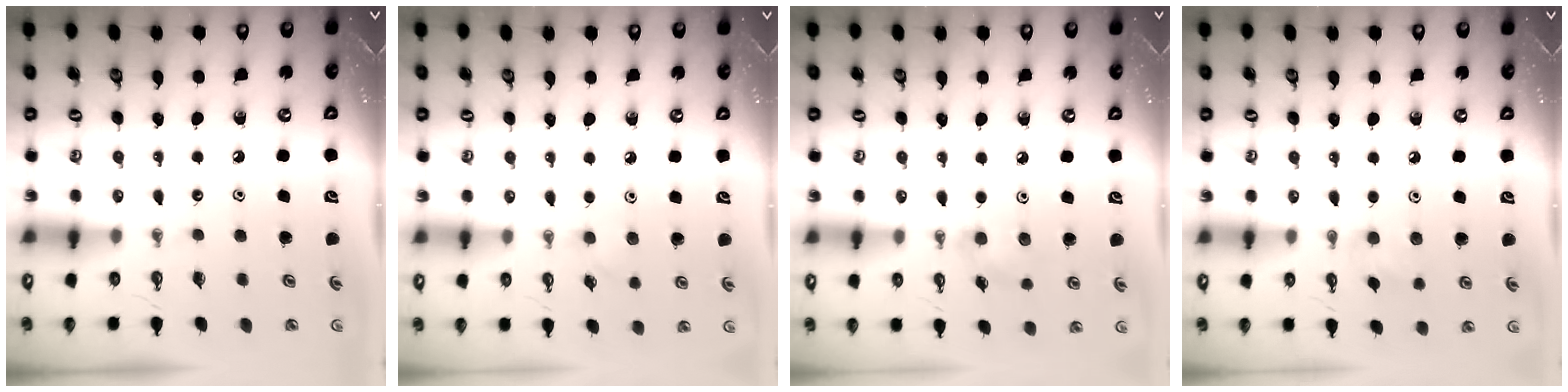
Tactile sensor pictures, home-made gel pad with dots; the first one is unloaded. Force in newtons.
{"total": 3.8, "press": 3.7, "slide": 0.8}
{"total": 6.4, "press": 6.2, "slide": 1.5}
{"total": 6.8, "press": 6.7, "slide": 0.7}